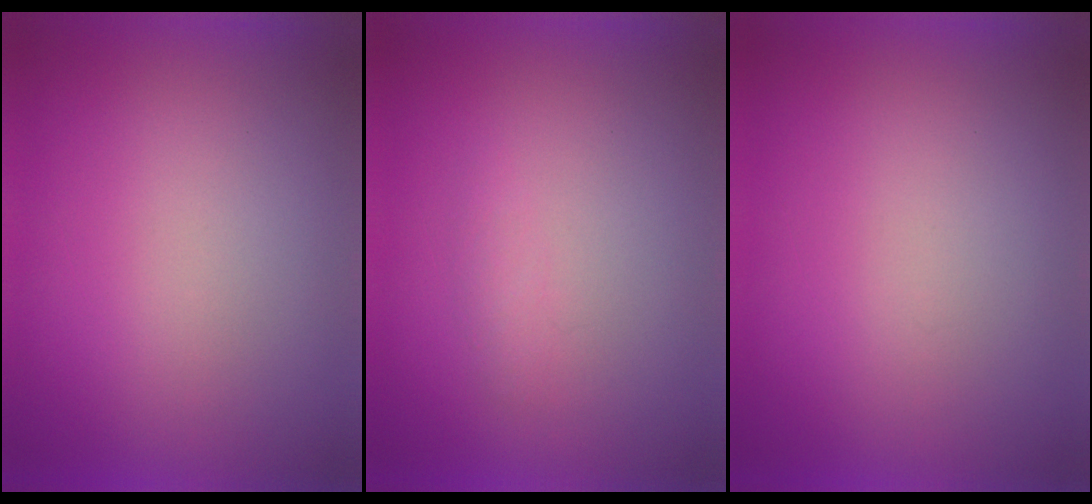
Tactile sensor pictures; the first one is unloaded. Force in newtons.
{"total": 1.3}
{"total": 0.0}